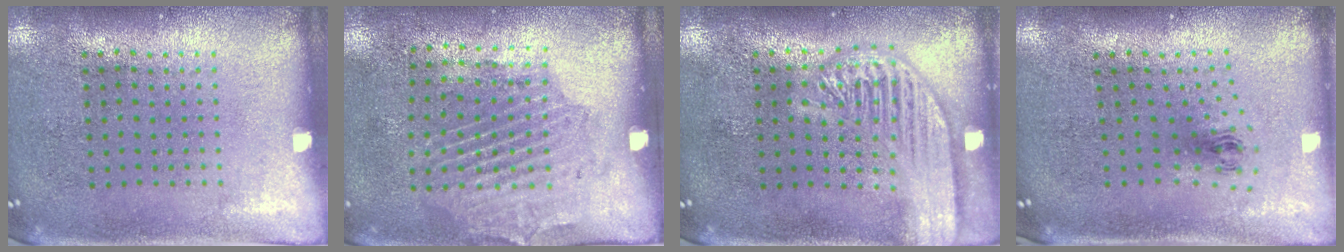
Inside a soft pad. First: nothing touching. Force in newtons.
{"total": 1.8, "press": 1.1, "slide": 1.4}
{"total": 3.5, "press": 3.4, "slide": 0.5}
{"total": 1.0, "press": 0.4, "slide": 0.9}